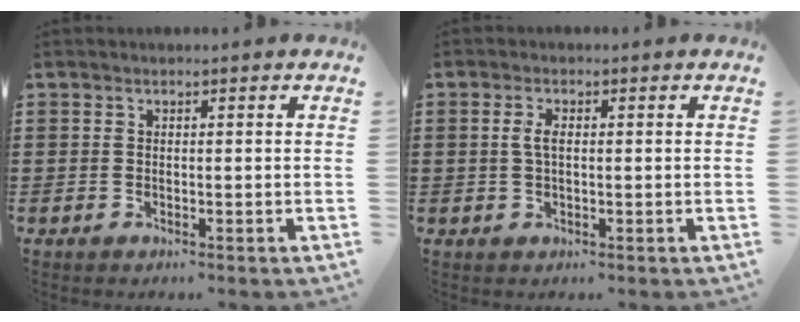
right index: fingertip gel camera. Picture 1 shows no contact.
{"total": 2.5, "force": [0.2, 1.0, 2.2], "torque": [-0.053, 0.001, -0.001]}